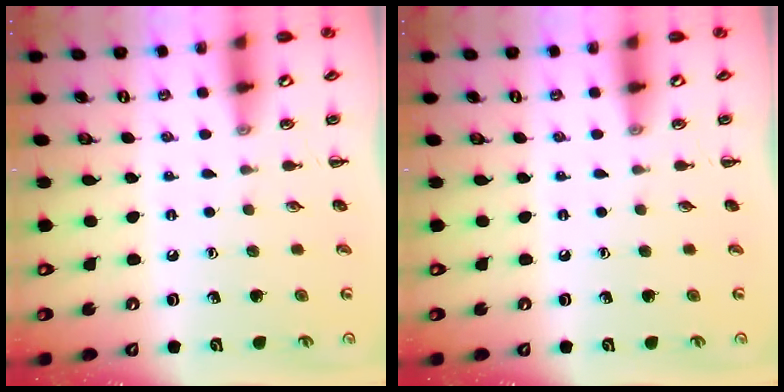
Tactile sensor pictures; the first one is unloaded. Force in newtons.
{"total": 0.0}